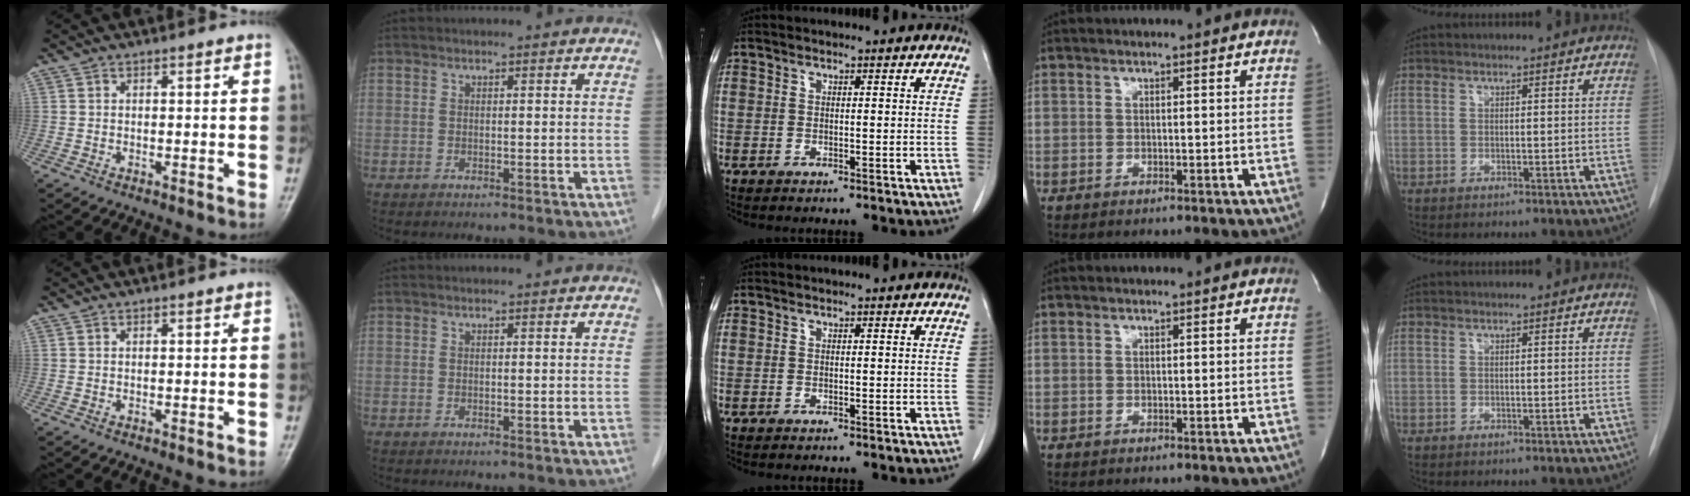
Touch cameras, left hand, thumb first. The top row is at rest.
{}